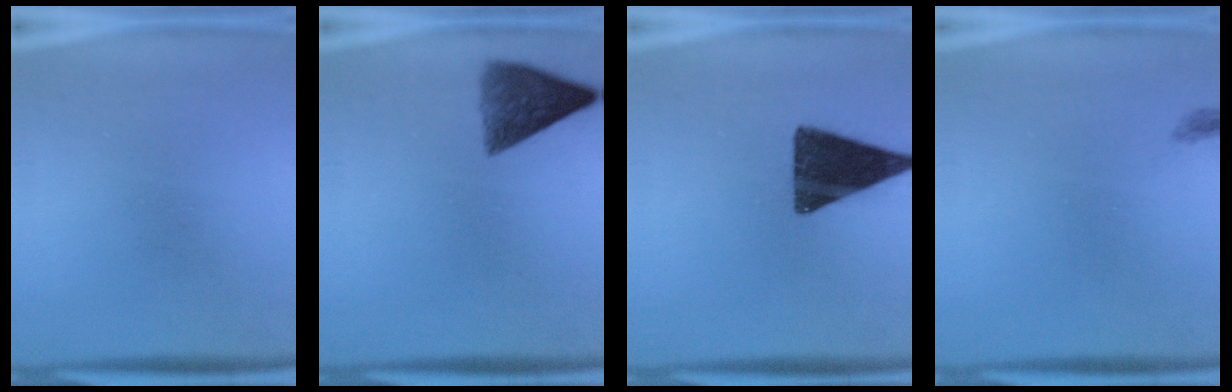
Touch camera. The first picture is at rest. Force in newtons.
{"total": 7.1}
{"total": 15.2}
{"total": 0.7}